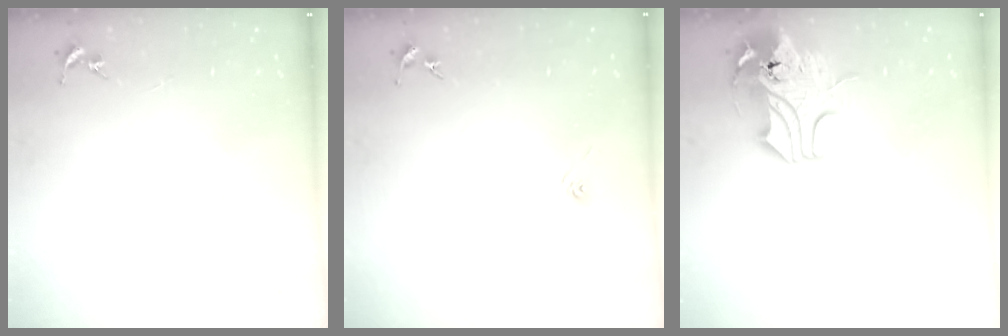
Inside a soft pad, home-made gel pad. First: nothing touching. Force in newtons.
{"total": 2.9, "press": 2.5, "slide": 1.5}
{"total": 12.0, "press": 11.8, "slide": 2.2}